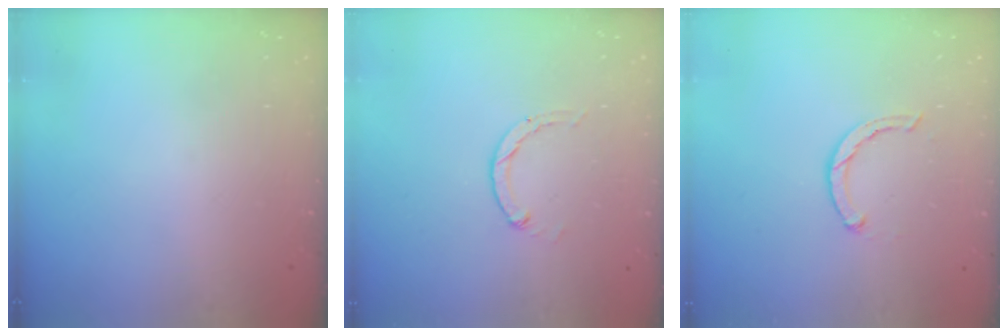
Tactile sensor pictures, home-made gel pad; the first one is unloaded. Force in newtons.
{"total": 0.0}
{"total": 2.5, "press": 2.5, "slide": 0.4}